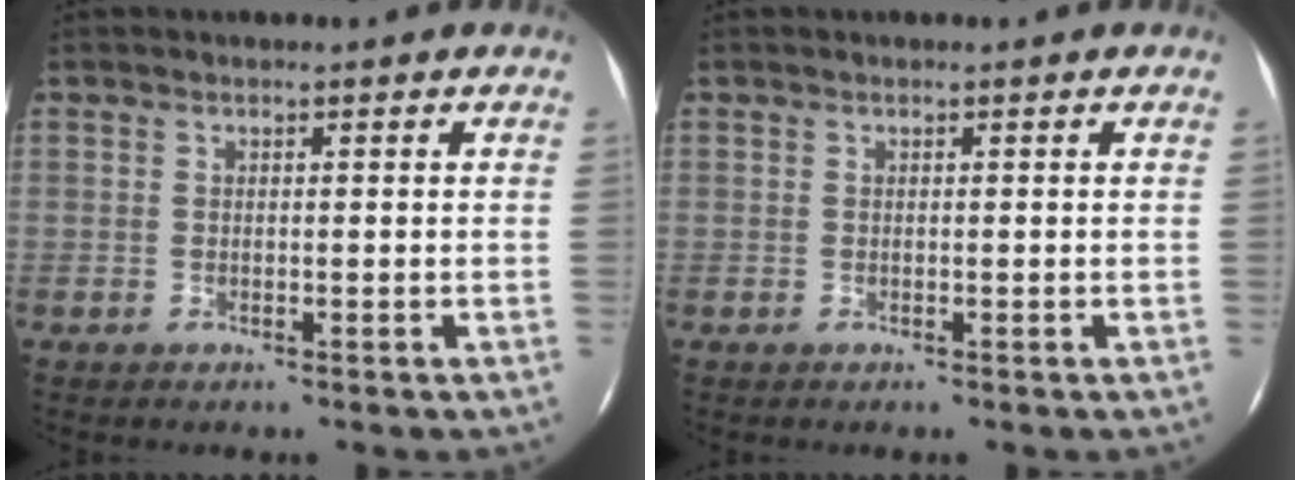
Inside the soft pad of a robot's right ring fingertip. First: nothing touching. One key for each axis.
{"total": 0.0}